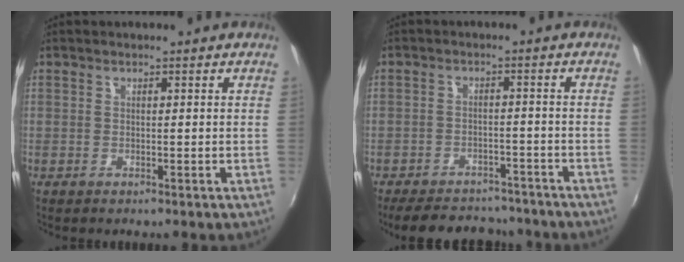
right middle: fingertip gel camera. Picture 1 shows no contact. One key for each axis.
{"total": 14.8, "fx": -12.5, "fy": 6.0, "fz": 5.3, "tx": -0.125, "ty": 0.010, "tz": -0.164}